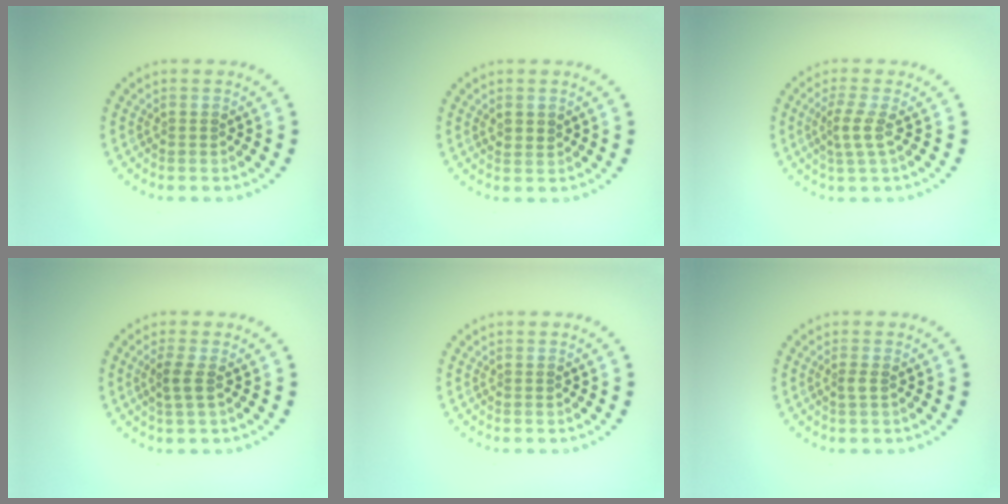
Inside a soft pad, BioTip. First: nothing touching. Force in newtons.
{"total": 1.1, "press": 1.0, "slide": 0.6}
{"total": 2.2, "press": 1.6, "slide": 1.6}
{"total": 1.6, "press": 1.2, "slide": 1.0}
{"total": 0.0}
{"total": 0.7, "press": 0.5, "slide": 0.5}